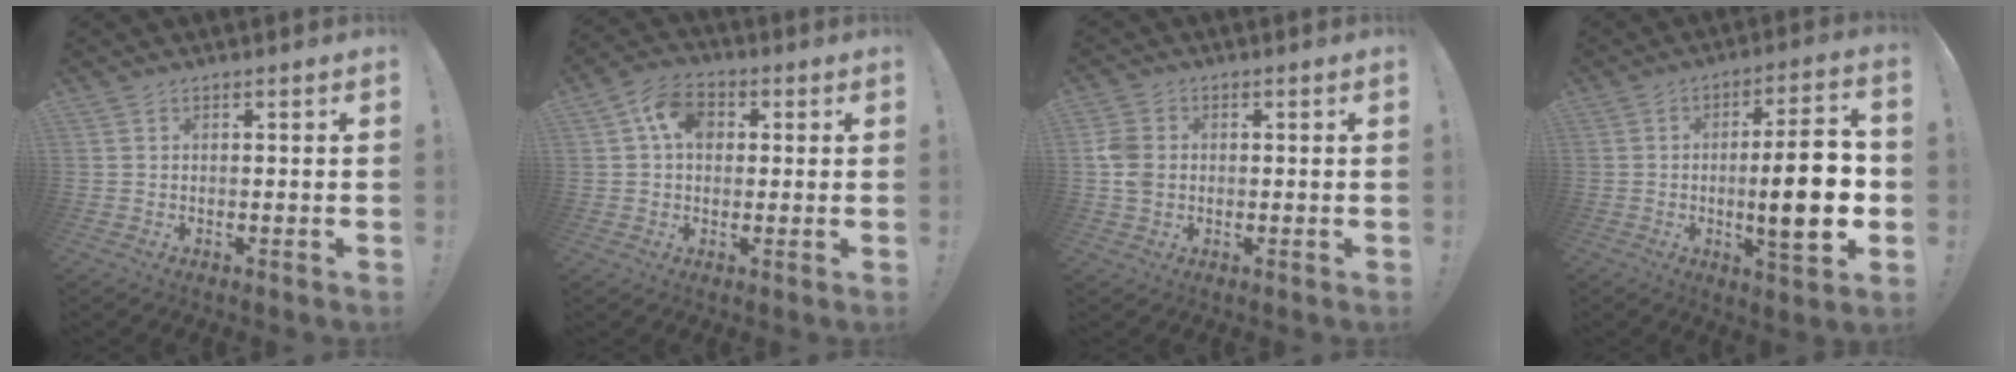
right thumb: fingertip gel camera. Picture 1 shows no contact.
{"total": 9.1, "force": [2.5, 6.8, 5.6], "torque": [-0.093, 0.008, 0.049]}
{"total": 6.8, "force": [0.0, 5.6, 3.9], "torque": [-0.084, 0.008, -0.001]}
{"total": 16.9, "force": [-1.5, 3.6, 16.5], "torque": [-0.243, -0.006, -0.025]}